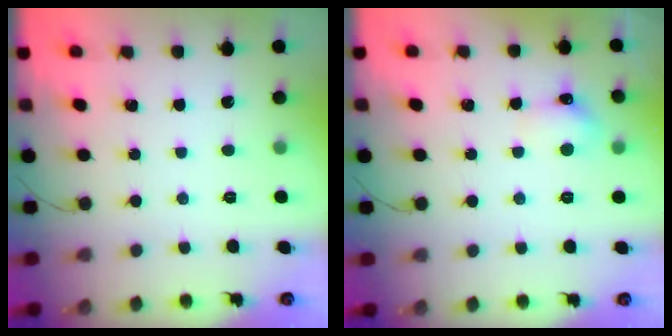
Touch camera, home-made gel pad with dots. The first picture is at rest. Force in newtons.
{"total": 5.8, "press": 5.6, "slide": 1.6}